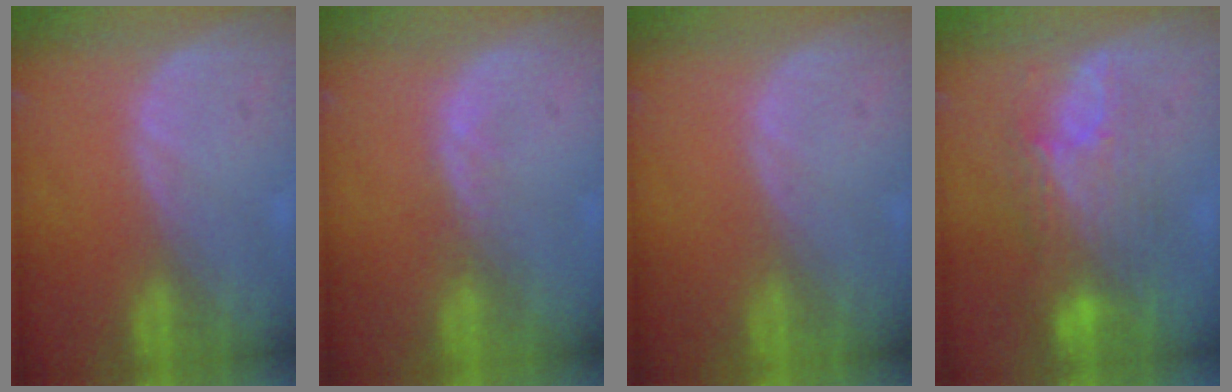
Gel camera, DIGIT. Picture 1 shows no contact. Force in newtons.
{"total": 1.1, "press": 1.1, "slide": 0.3}
{"total": 0.0}
{"total": 9.8, "press": 8.3, "slide": 5.1}